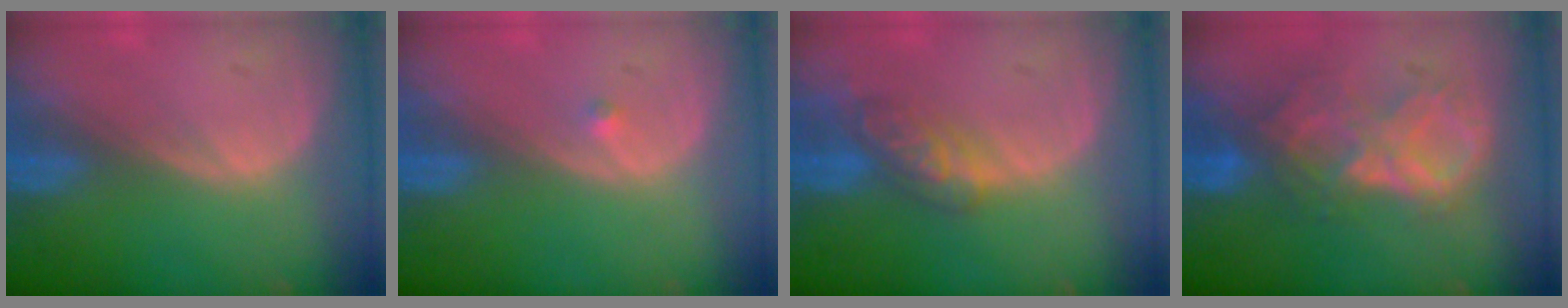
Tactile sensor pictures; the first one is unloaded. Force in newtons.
{"total": 0.7, "press": 0.5, "slide": 0.4}
{"total": 5.4, "press": 5.0, "slide": 2.1}
{"total": 8.8, "press": 7.7, "slide": 4.2}